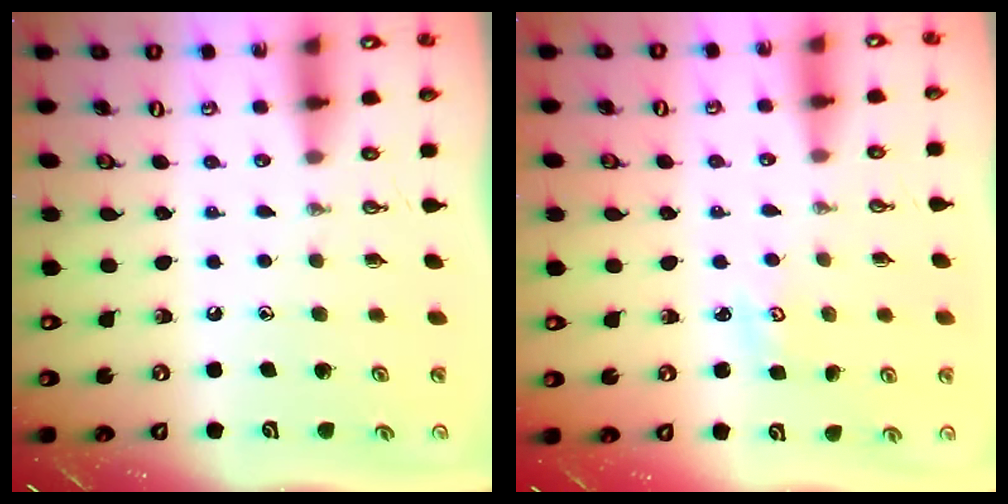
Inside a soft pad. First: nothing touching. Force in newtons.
{"total": 2.1, "press": 2.1, "slide": 0.2}